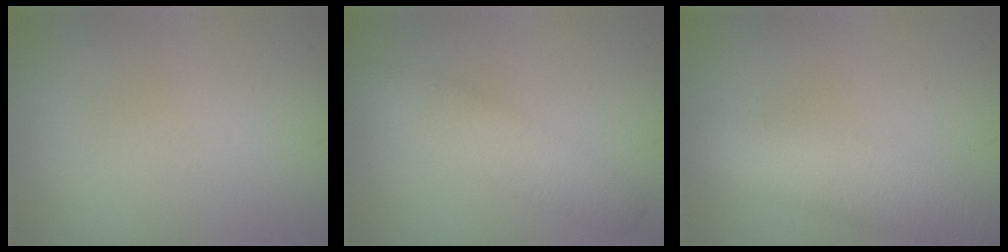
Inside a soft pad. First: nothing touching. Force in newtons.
{"total": 3.9, "press": 3.9, "slide": 0.0}
{"total": 6.1, "press": 6.0, "slide": 0.5}